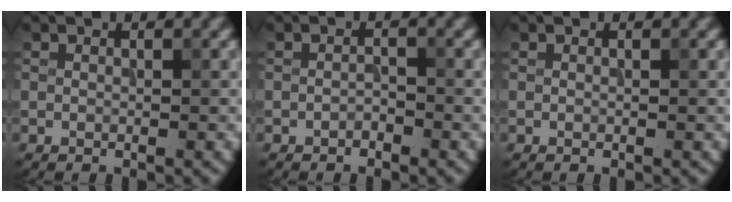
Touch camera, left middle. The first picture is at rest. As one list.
[{"total": 0.9, "force": [-0.7, 0.4, 0.5], "torque": [-0.008, 0.002, -0.013]}, {"total": 0.0}]